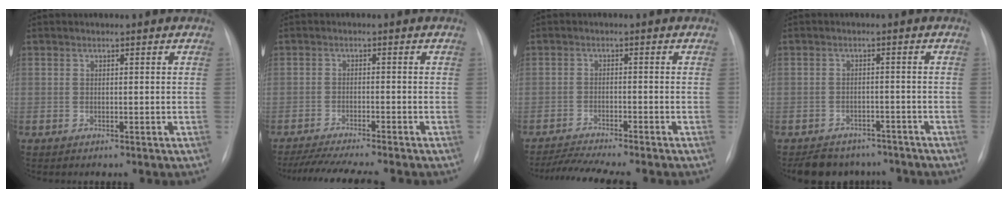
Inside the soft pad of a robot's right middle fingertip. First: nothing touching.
{"total": 10.1, "force": [-8.9, 0.0, 4.8], "torque": [-0.067, -0.015, -0.137]}
{"total": 7.6, "force": [-6.8, -0.5, 3.4], "torque": [-0.053, -0.012, -0.111]}
{"total": 8.9, "force": [-7.7, 4.1, 1.7], "torque": [-0.022, 0.007, -0.099]}